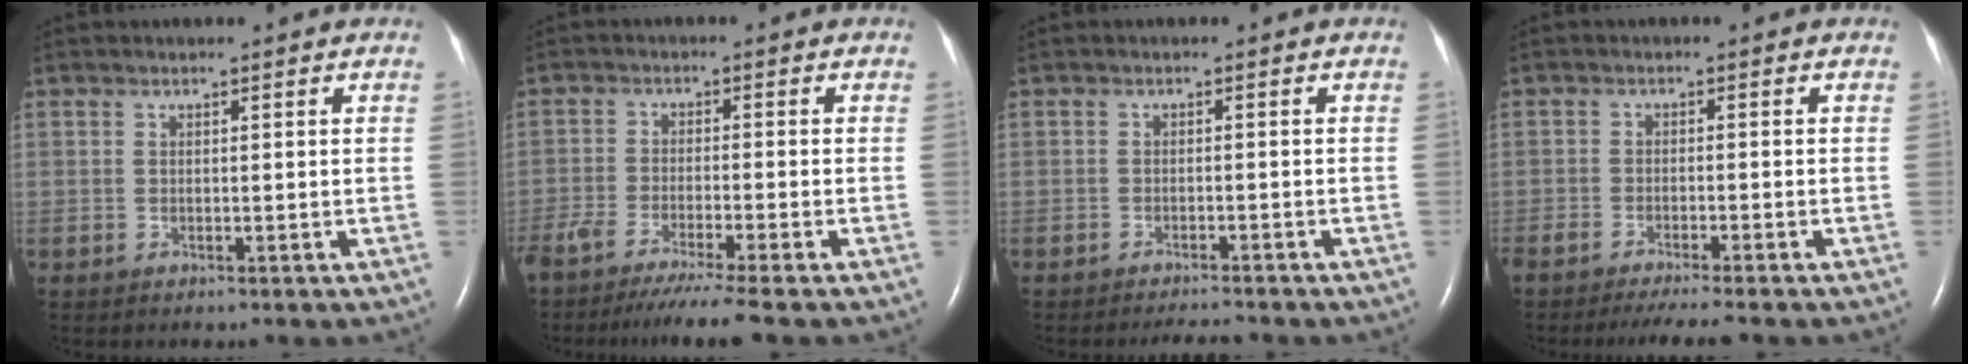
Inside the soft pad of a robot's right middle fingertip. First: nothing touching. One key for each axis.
{"total": 10.8, "fx": -9.0, "fy": -1.2, "fz": 5.8, "tx": -0.072, "ty": -0.036, "tz": -0.141}
{"total": 3.2, "fx": -3.1, "fy": 0.1, "fz": 0.9, "tx": -0.016, "ty": -0.011, "tz": -0.044}
{"total": 6.9, "fx": -5.9, "fy": 0.2, "fz": 3.6, "tx": -0.046, "ty": -0.014, "tz": -0.091}